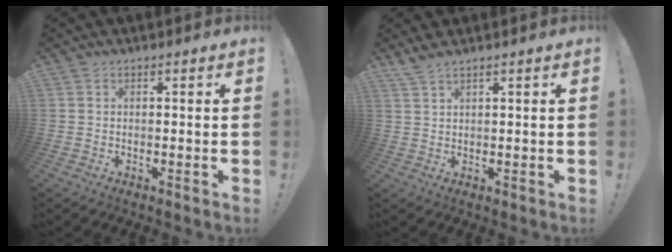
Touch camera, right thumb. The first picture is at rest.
{"total": 2.7, "force": [2.3, 0.0, 1.5], "torque": [-0.035, -0.009, 0.041]}